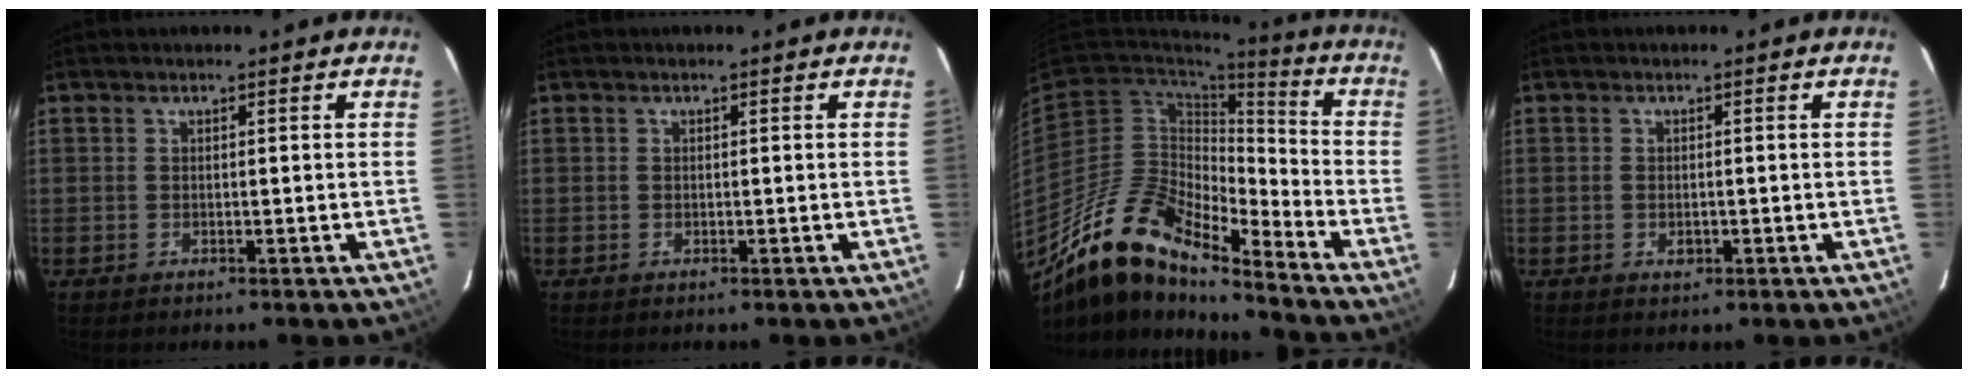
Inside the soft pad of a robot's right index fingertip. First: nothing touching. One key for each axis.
{"total": 0.0}
{"total": 18.0, "fx": -14.6, "fy": 4.7, "fz": 9.4, "tx": -0.161, "ty": -0.014, "tz": -0.277}
{"total": 1.7, "fx": -0.5, "fy": 1.3, "fz": 1.0, "tx": -0.017, "ty": 0.000, "tz": -0.007}